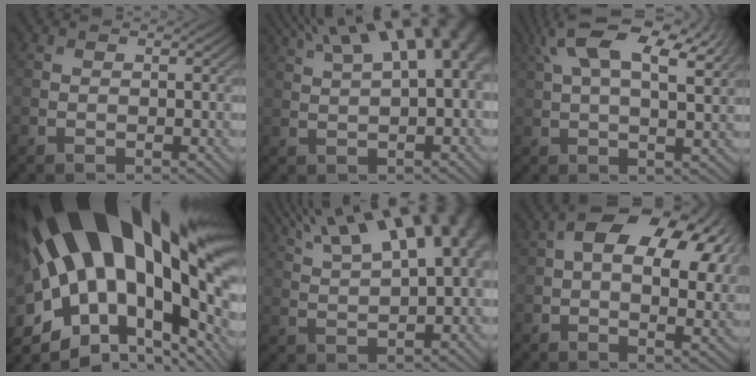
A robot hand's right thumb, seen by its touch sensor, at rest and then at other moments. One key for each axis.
{"total": 15.1, "fx": 6.9, "fy": 5.8, "fz": 12.1, "tx": -0.183, "ty": 0.057, "tz": 0.094}
{"total": 13.8, "fx": 6.5, "fy": 5.6, "fz": 10.8, "tx": -0.203, "ty": 0.018, "tz": 0.104}
{"total": 23.1, "fx": 5.5, "fy": 11.6, "fz": 19.2, "tx": -0.341, "ty": -0.035, "tz": 0.118}
{"total": 16.6, "fx": 8.3, "fy": 6.5, "fz": 12.8, "tx": -0.198, "ty": 0.058, "tz": 0.116}
{"total": 13.5, "fx": 4.1, "fy": 7.4, "fz": 10.4, "tx": -0.163, "ty": 0.010, "tz": 0.062}